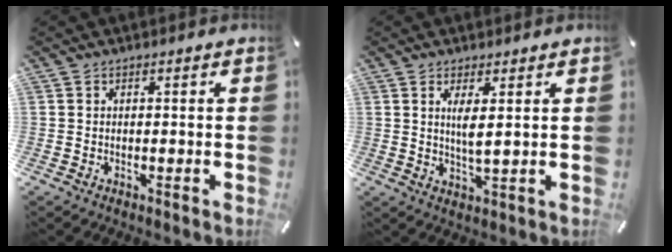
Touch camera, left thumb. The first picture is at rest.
{"total": 4.6, "force": [1.6, 0.9, 4.2], "torque": [-0.086, -0.008, 0.022]}